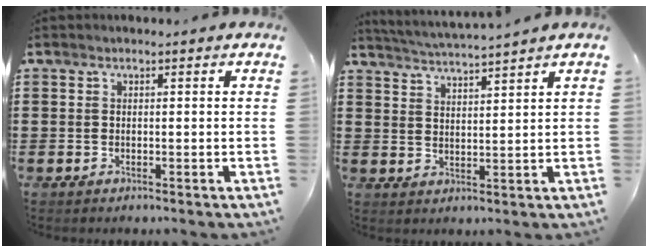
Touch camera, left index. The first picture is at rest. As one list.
[{"total": 3.4, "force": [3.2, -1.1, 0.2], "torque": [-0.017, -0.020, 0.055]}]